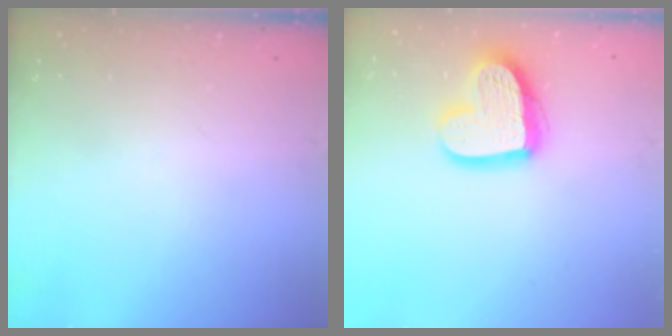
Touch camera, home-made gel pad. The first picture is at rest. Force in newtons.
{"total": 17.2, "press": 17.1, "slide": 1.5}